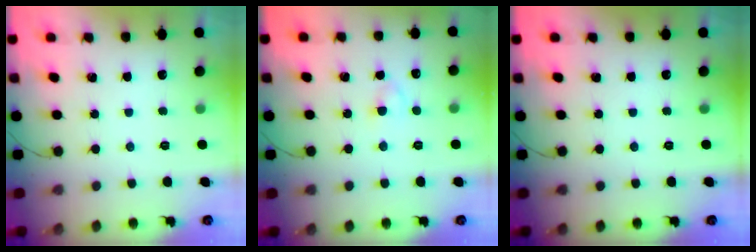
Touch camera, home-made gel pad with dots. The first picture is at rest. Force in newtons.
{"total": 2.7, "press": 2.4, "slide": 1.1}
{"total": 0.0}